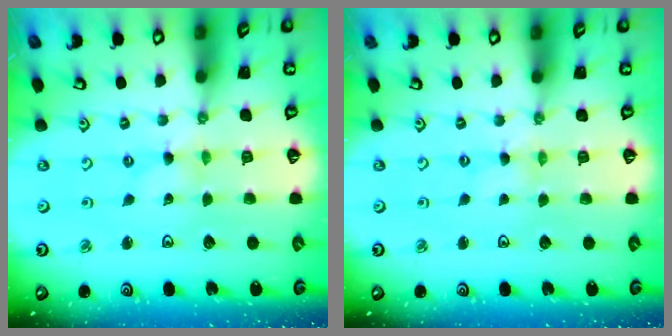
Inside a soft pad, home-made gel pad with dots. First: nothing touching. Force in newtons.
{"total": 0.0}